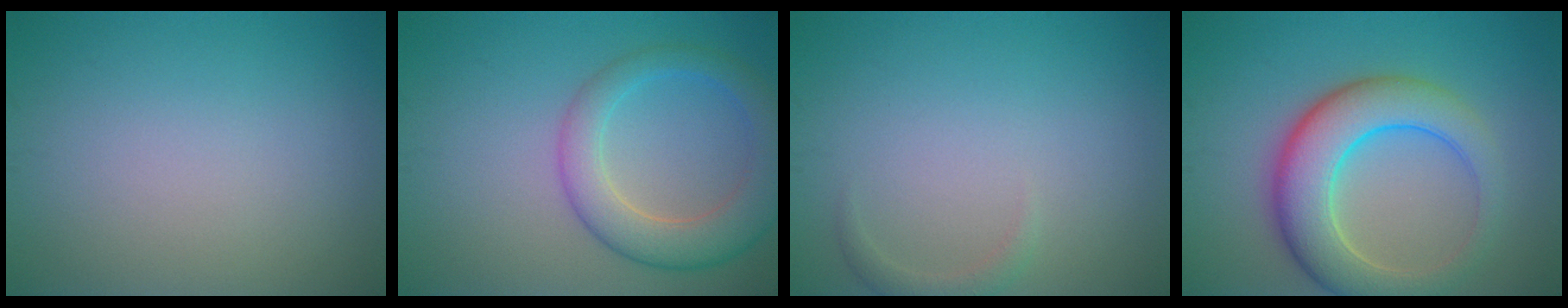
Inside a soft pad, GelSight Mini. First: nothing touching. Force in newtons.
{"total": 5.4, "press": 5.4, "slide": 0.2}
{"total": 1.2, "press": 1.2, "slide": 0.2}
{"total": 7.7, "press": 7.7, "slide": 0.2}